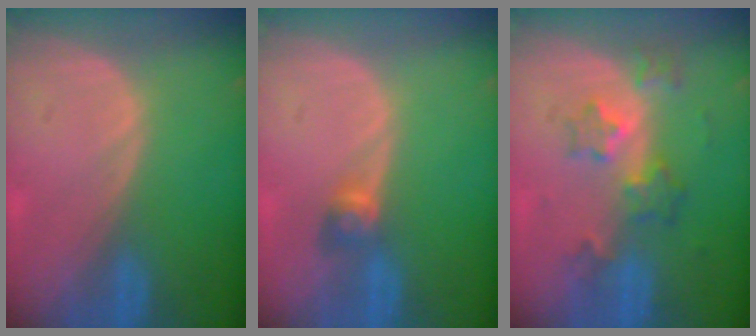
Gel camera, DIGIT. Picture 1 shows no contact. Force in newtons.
{"total": 2.7, "press": 2.4, "slide": 1.2}
{"total": 6.1, "press": 5.4, "slide": 2.8}